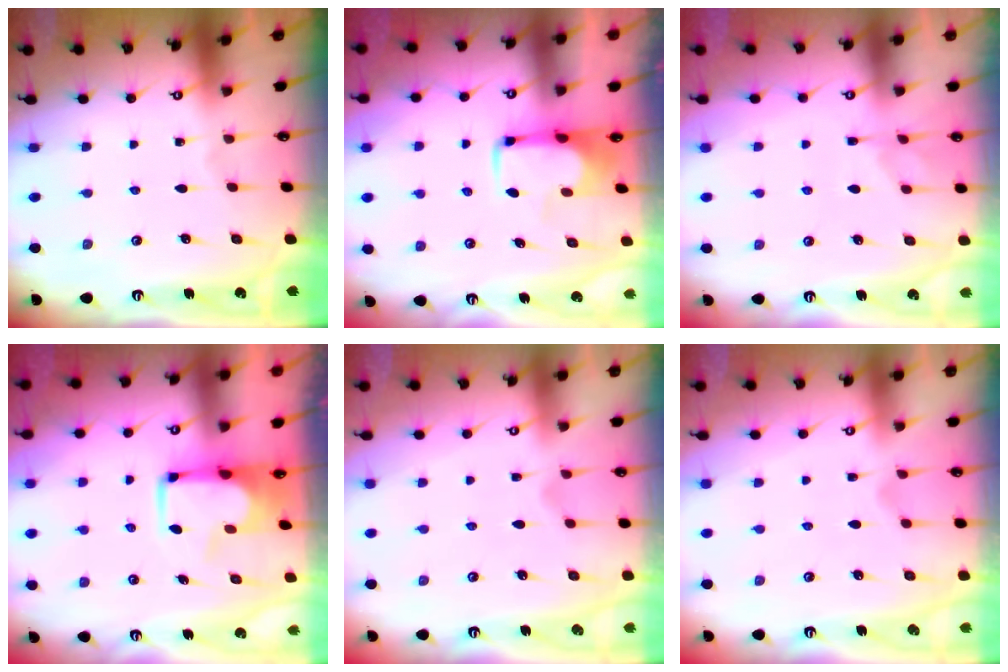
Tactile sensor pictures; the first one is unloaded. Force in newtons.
{"total": 1.6, "press": 1.6, "slide": 0.4}
{"total": 4.9, "press": 4.7, "slide": 1.3}
{"total": 2.7, "press": 2.7, "slide": 0.5}
{"total": 1.2, "press": 0.3, "slide": 1.1}
{"total": 1.2, "press": 0.3, "slide": 1.1}